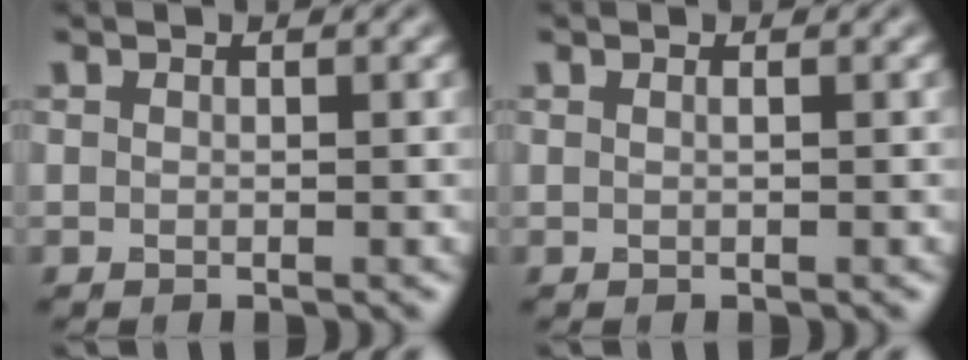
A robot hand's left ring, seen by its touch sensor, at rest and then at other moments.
{"total": 0.5, "force": [0.2, 0.2, 0.4], "torque": [-0.005, 0.001, -0.001]}